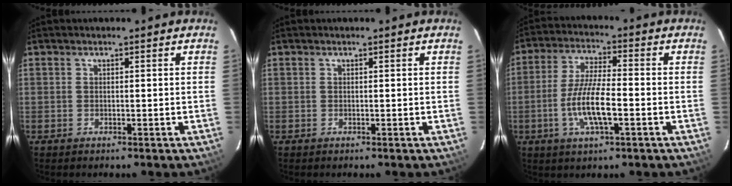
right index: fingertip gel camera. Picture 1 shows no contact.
{"total": 0.0}
{"total": 9.8, "force": [-2.9, 2.4, 9.1], "torque": [-0.182, -0.004, -0.057]}